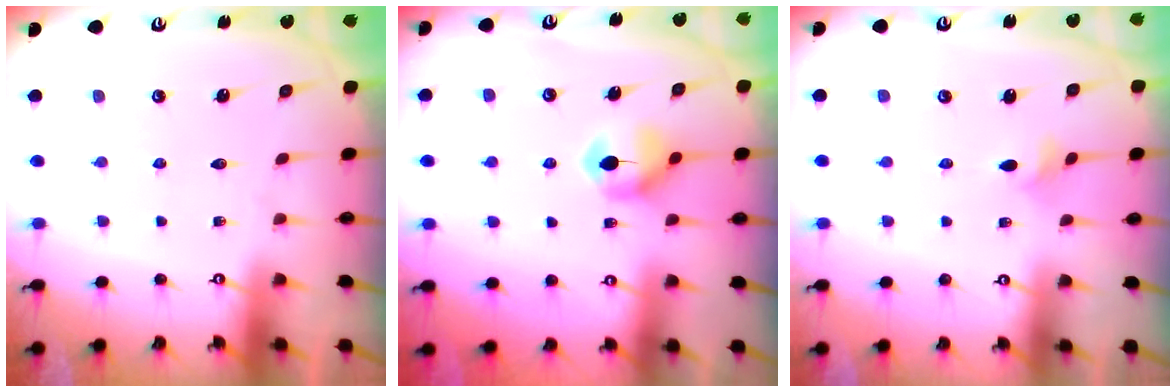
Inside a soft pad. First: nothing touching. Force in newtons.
{"total": 6.9, "press": 6.8, "slide": 0.4}
{"total": 2.6, "press": 2.5, "slide": 0.5}